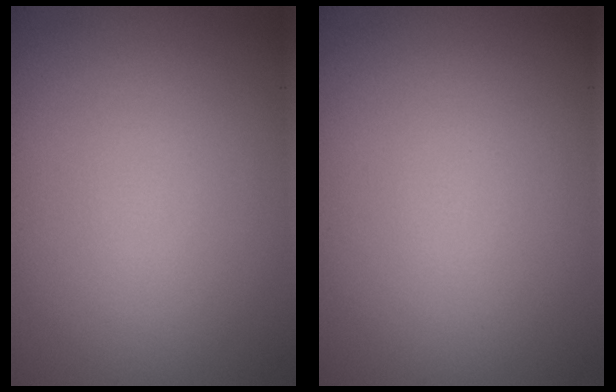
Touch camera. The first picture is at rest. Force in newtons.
{"total": 0.0}